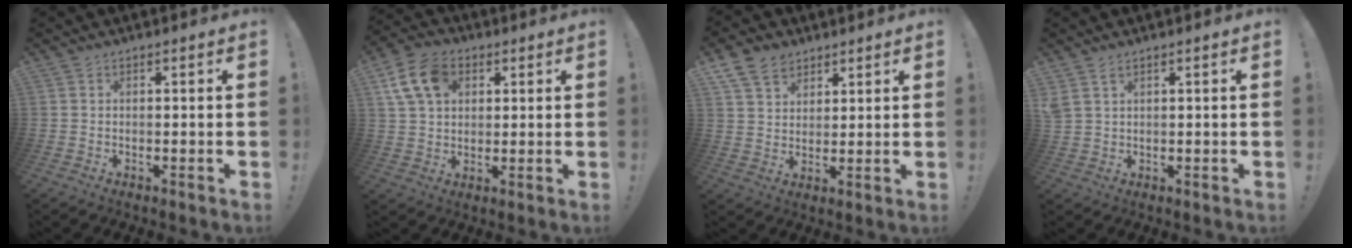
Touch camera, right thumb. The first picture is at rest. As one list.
[{"total": 12.2, "force": [4.7, 8.7, 7.1], "torque": [-0.132, -0.003, 0.097]}, {"total": 8.9, "force": [5.8, 6.1, 2.9], "torque": [-0.052, -0.031, 0.116]}, {"total": 2.6, "force": [1.6, 1.0, 1.8], "torque": [-0.036, -0.004, 0.031]}]